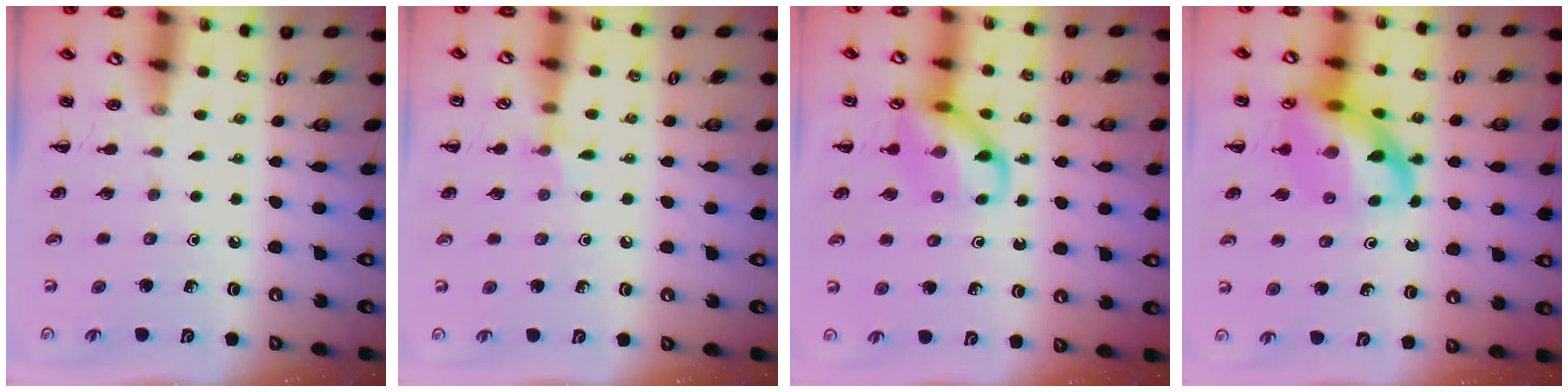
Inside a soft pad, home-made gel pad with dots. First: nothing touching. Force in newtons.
{"total": 5.8, "press": 5.4, "slide": 2.2}
{"total": 11.3, "press": 11.2, "slide": 1.6}
{"total": 16.7, "press": 16.3, "slide": 3.8}